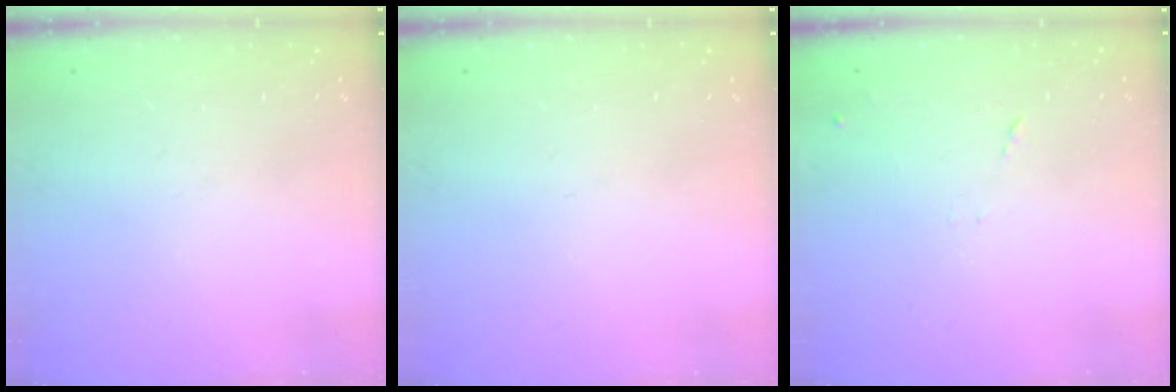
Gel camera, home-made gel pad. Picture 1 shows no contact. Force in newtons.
{"total": 0.0}
{"total": 6.6, "press": 6.6, "slide": 0.4}